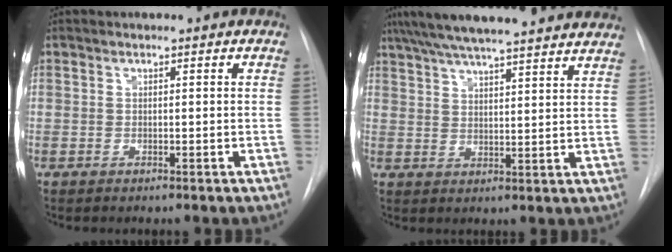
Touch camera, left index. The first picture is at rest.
{"total": 25.1, "force": [22.3, 2.5, 11.2], "torque": [-0.192, 0.017, 0.295]}